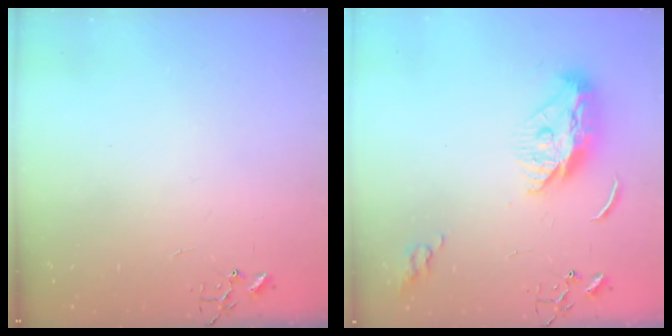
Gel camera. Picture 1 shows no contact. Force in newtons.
{"total": 11.9, "press": 11.9, "slide": 0.9}